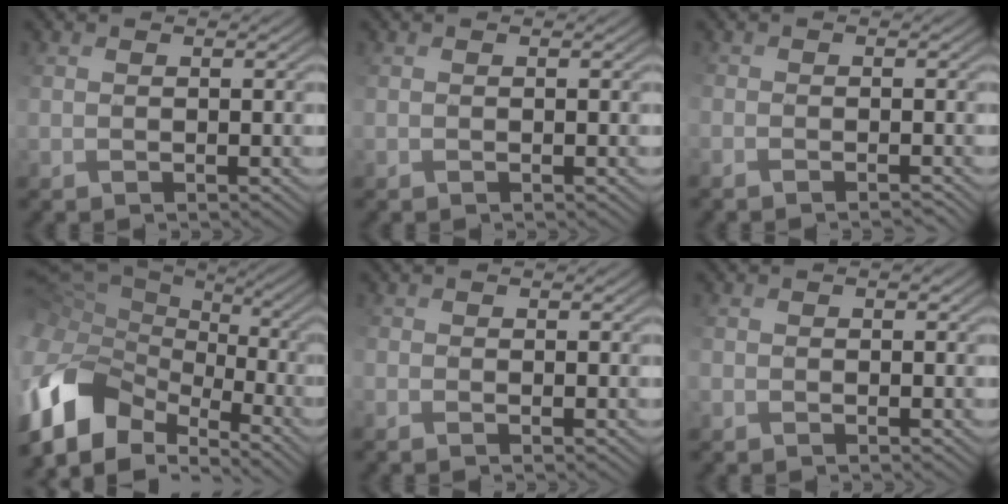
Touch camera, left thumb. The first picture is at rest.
{"total": 0.0}
{"total": 2.2, "force": [-1.9, 0.5, 0.9], "torque": [-0.011, -0.006, -0.031]}
{"total": 15.5, "force": [-7.2, 9.9, 9.4], "torque": [-0.262, -0.021, -0.123]}
{"total": 1.0, "force": [-0.7, 0.4, 0.6], "torque": [-0.018, -0.005, -0.017]}
{"total": 0.9, "force": [-0.4, 0.6, 0.5], "torque": [-0.013, -0.001, -0.009]}